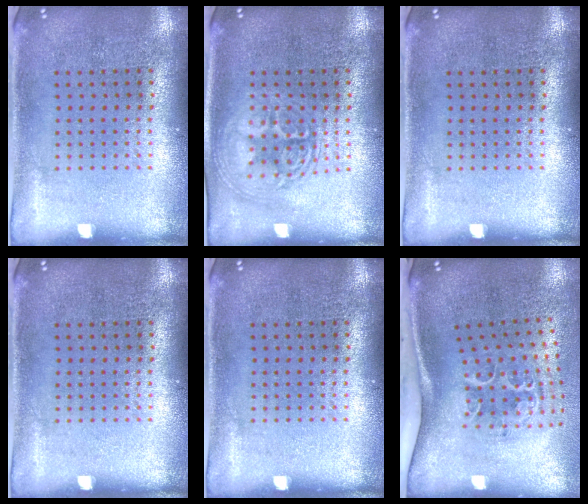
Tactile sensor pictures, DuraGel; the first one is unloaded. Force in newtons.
{"total": 2.8, "press": 2.7, "slide": 0.3}
{"total": 0.0}
{"total": 0.0}
{"total": 0.0}
{"total": 2.0, "press": 1.4, "slide": 1.4}